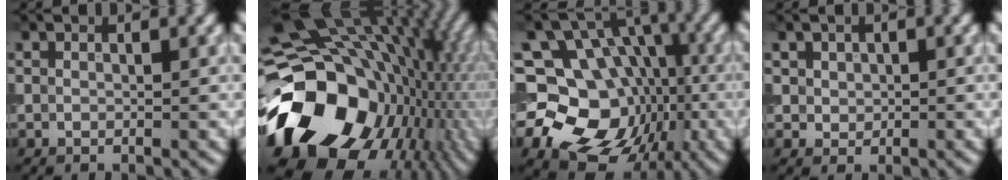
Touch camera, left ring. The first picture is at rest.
{"total": 19.8, "force": [-2.9, 15.0, 12.6], "torque": [-0.241, -0.043, -0.026]}
{"total": 16.4, "force": [-3.4, 14.0, 7.9], "torque": [-0.133, -0.009, -0.062]}
{"total": 2.0, "force": [0.7, 1.7, 0.7], "torque": [-0.013, 0.001, 0.018]}